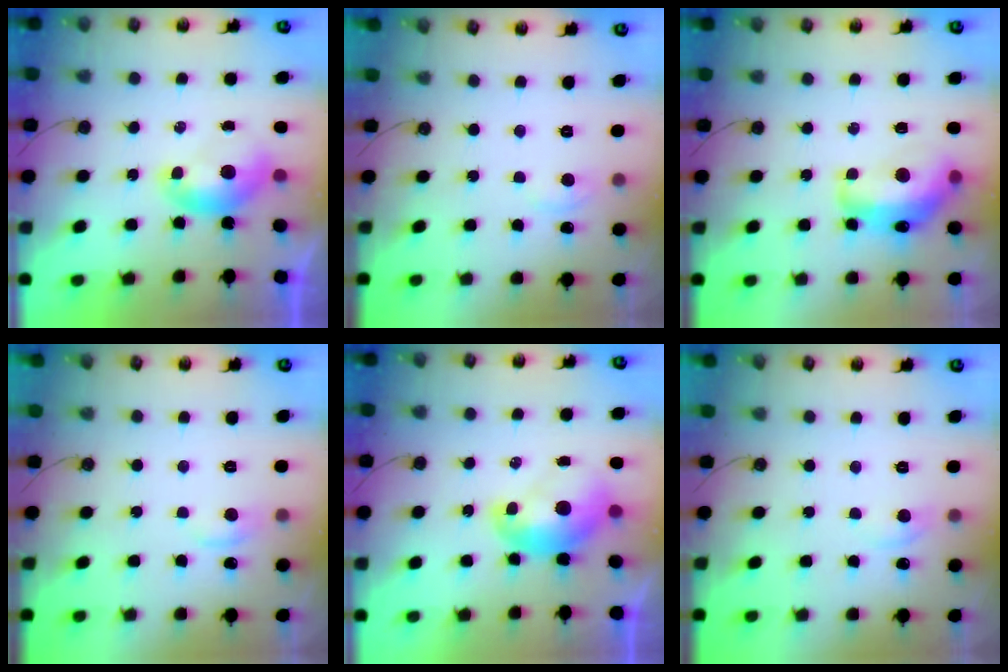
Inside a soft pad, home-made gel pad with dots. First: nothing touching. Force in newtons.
{"total": 3.0, "press": 2.9, "slide": 0.5}
{"total": 9.3, "press": 9.2, "slide": 0.9}
{"total": 1.2, "press": 0.7, "slide": 0.9}
{"total": 2.6, "press": 2.5, "slide": 0.7}
{"total": 1.3, "press": 1.0, "slide": 0.7}